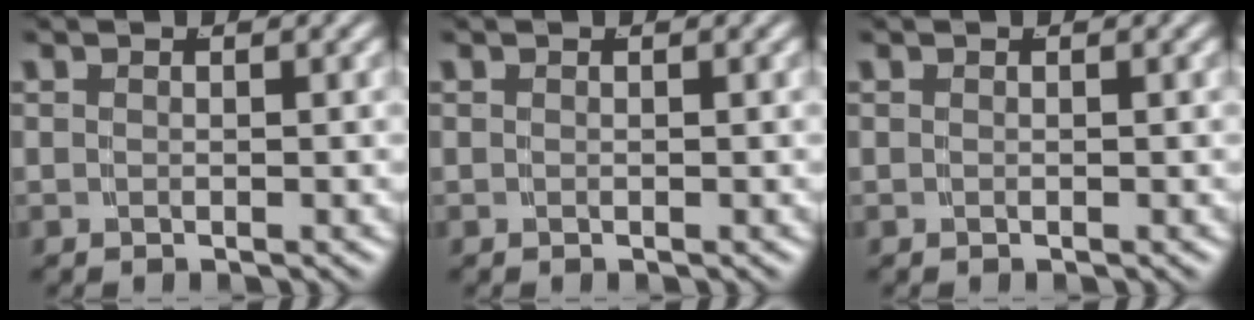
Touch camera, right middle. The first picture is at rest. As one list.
[{"total": 0.0}, {"total": 0.0}]